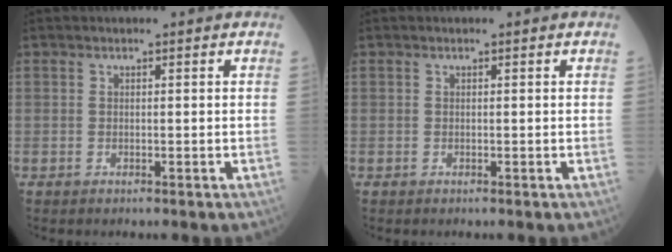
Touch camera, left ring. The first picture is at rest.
{"total": 0.0}